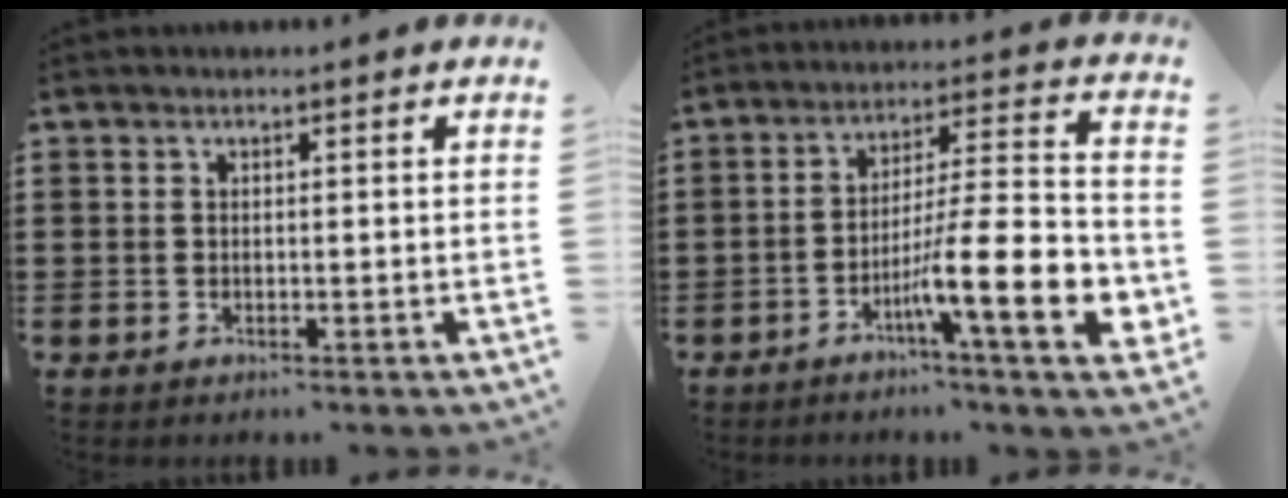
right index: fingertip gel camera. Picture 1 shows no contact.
{"total": 14.5, "force": [-5.7, 2.9, 13.0], "torque": [-0.209, -0.006, -0.098]}